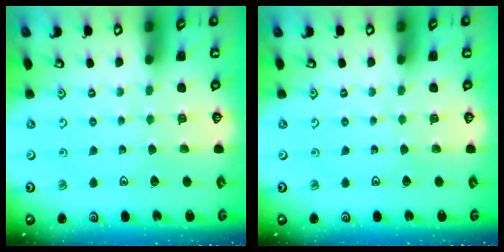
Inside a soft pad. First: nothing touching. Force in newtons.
{"total": 0.0}